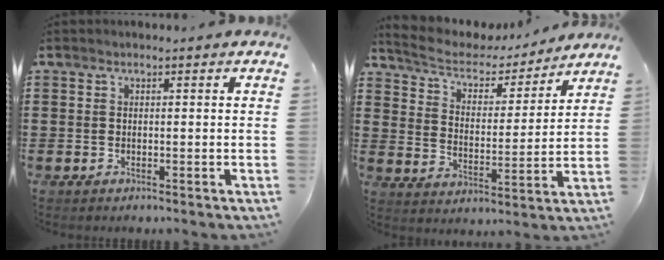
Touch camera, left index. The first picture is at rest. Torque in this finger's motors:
{"motor_torque": [1.07, -1.07, 0.23, 0.08]}